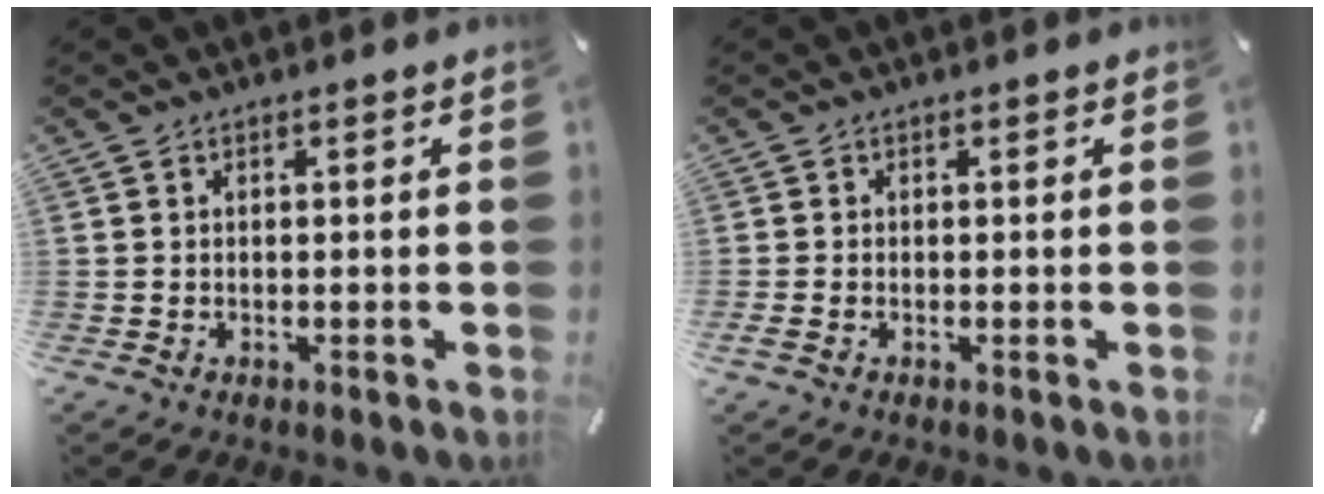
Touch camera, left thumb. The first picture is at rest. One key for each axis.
{"total": 0.5, "fx": -0.2, "fy": 0.3, "fz": 0.3, "tx": -0.006, "ty": 0.000, "tz": -0.005}